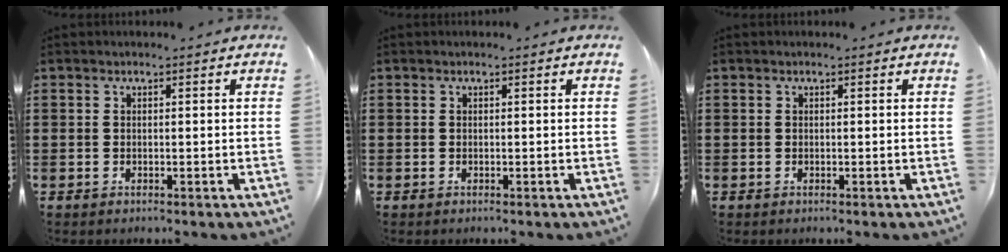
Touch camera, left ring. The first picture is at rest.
{"total": 0.0}
{"total": 0.0}